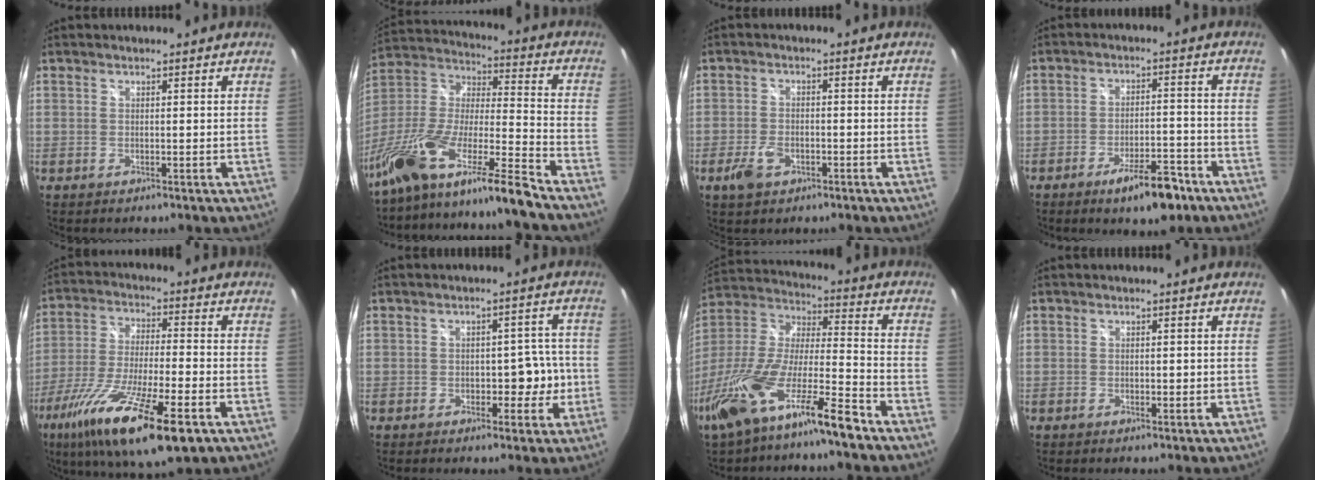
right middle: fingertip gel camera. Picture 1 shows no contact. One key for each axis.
{"total": 21.0, "fx": -15.7, "fy": 0.5, "fz": 13.9, "tx": -0.246, "ty": -0.036, "tz": -0.291}
{"total": 4.9, "fx": -2.5, "fy": 3.0, "fz": 2.8, "tx": -0.073, "ty": -0.002, "tz": -0.044}
{"total": 8.8, "fx": -5.9, "fy": 2.8, "fz": 5.9, "tx": -0.099, "ty": 0.006, "tz": -0.080}
{"total": 21.5, "fx": -11.5, "fy": 4.4, "fz": 17.6, "tx": -0.344, "ty": -0.060, "tz": -0.207}
{"total": 5.1, "fx": -1.5, "fy": 3.5, "fz": 3.3, "tx": -0.040, "ty": 0.014, "tz": -0.013}
{"total": 18.6, "fx": -12.0, "fy": 2.6, "fz": 14.0, "tx": -0.278, "ty": -0.031, "tz": -0.225}
{"total": 1.1, "fx": -0.2, "fy": 0.6, "fz": 0.8, "tx": -0.011, "ty": 0.001, "tz": -0.002}